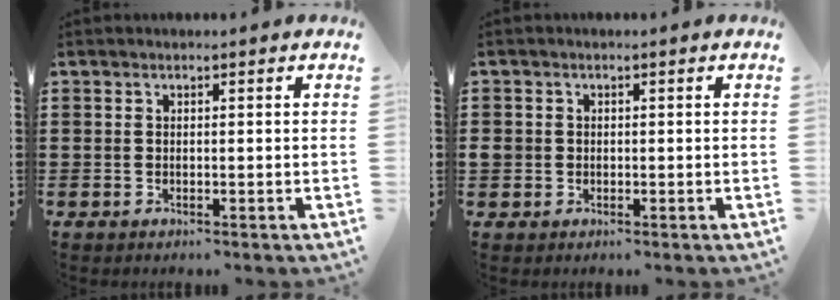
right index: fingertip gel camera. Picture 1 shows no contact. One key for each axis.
{"total": 1.1, "fx": 0.0, "fy": 1.1, "fz": 0.3, "tx": -0.008, "ty": 0.006, "tz": -0.002}